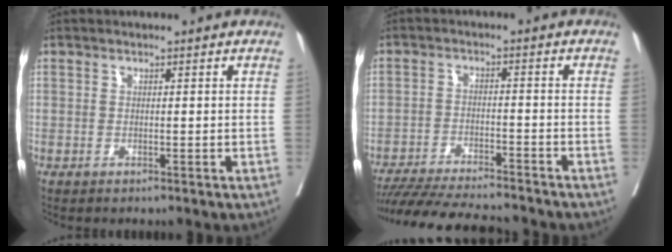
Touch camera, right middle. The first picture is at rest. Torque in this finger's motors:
{"motor_torque": [1.04, -1.09, 0.19, 0.06]}